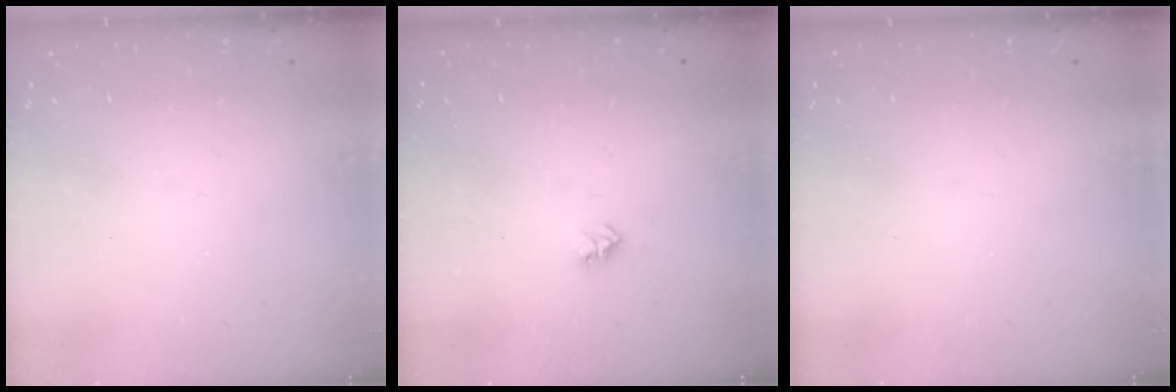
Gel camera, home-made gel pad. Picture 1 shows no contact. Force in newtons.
{"total": 2.7, "press": 2.7, "slide": 0.4}
{"total": 0.0}